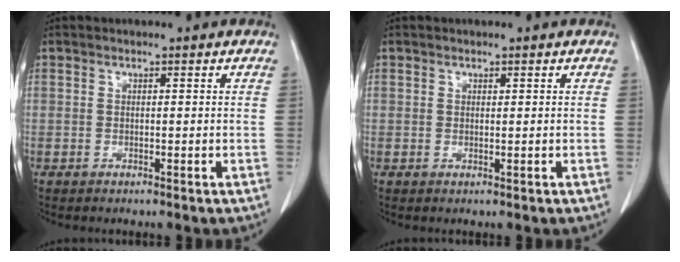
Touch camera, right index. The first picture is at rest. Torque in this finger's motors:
{"motor_torque": [0.10, -0.06, 0.01, 0.01]}